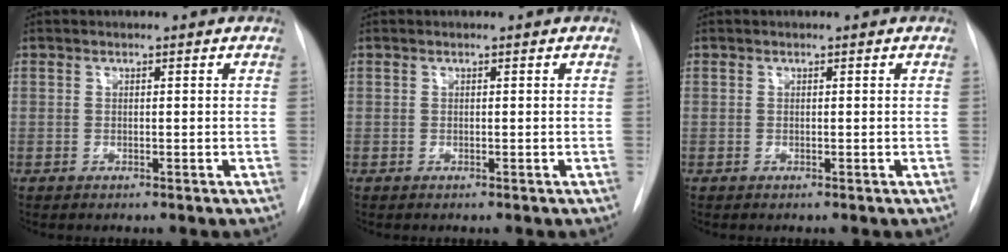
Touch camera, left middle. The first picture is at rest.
{"total": 0.0}
{"total": 0.0}